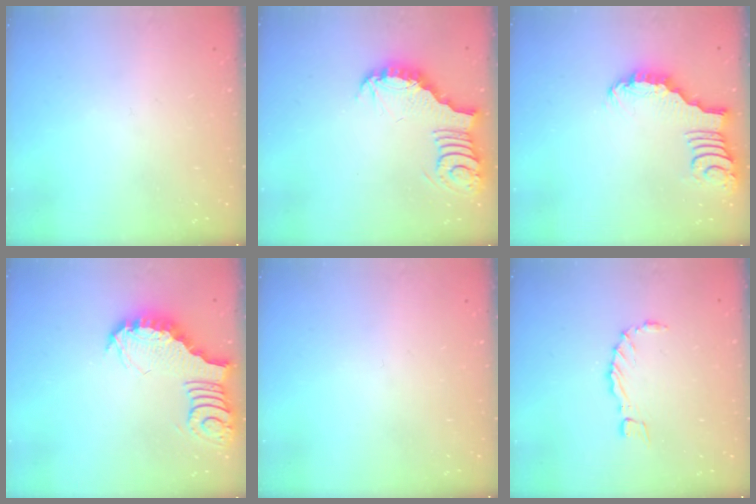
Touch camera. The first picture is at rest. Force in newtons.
{"total": 3.6, "press": 3.6, "slide": 0.5}
{"total": 2.1, "press": 2.1, "slide": 0.2}
{"total": 3.8, "press": 3.7, "slide": 0.4}
{"total": 0.0}
{"total": 2.7, "press": 2.7, "slide": 0.1}